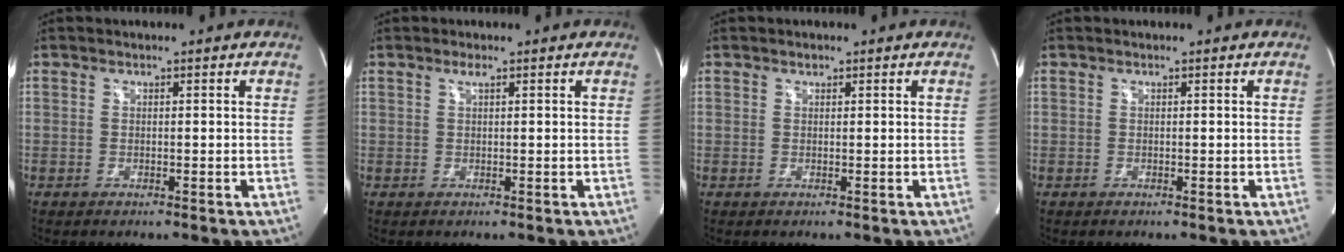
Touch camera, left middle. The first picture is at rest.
{"total": 0.8, "force": [0.5, 0.0, 0.7], "torque": [-0.013, 0.002, 0.010]}
{"total": 0.5, "force": [0.4, 0.3, 0.2], "torque": [-0.004, 0.000, 0.005]}
{"total": 0.0}